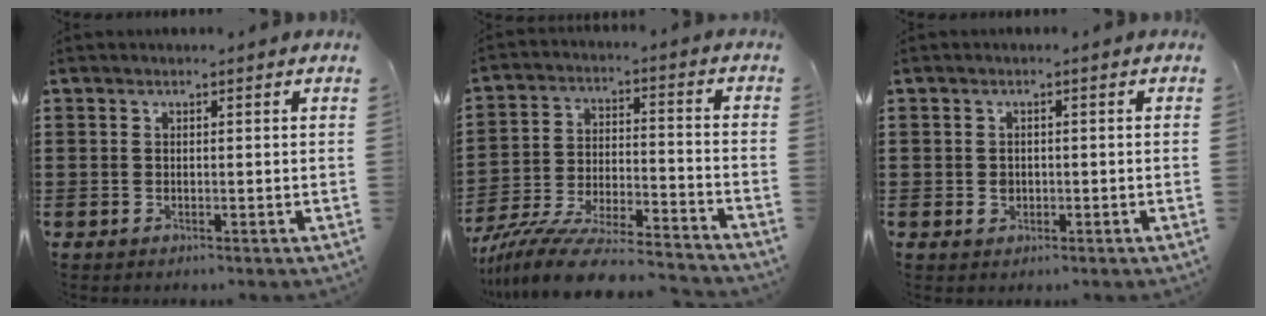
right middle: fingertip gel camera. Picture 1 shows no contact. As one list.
[{"total": 10.6, "force": [-9.7, 1.0, 4.2], "torque": [-0.087, 0.012, -0.194]}, {"total": 1.5, "force": [-0.2, 1.3, 0.8], "torque": [-0.017, 0.006, -0.005]}]